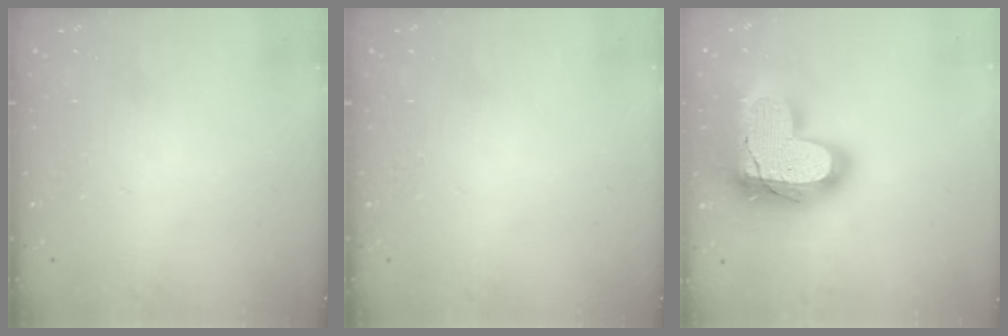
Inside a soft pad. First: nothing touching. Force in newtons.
{"total": 0.0}
{"total": 27.3, "press": 27.2, "slide": 2.0}